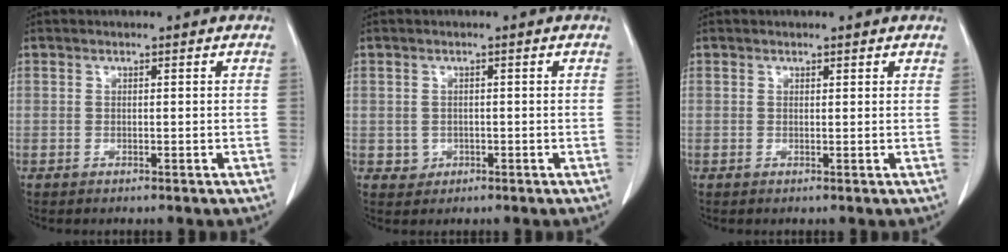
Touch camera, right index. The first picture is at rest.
{"total": 1.9, "force": [-0.4, 1.8, 0.3], "torque": [0.002, 0.005, -0.001]}
{"total": 0.6, "force": [0.6, 0.1, 0.1], "torque": [-0.004, -0.002, 0.005]}